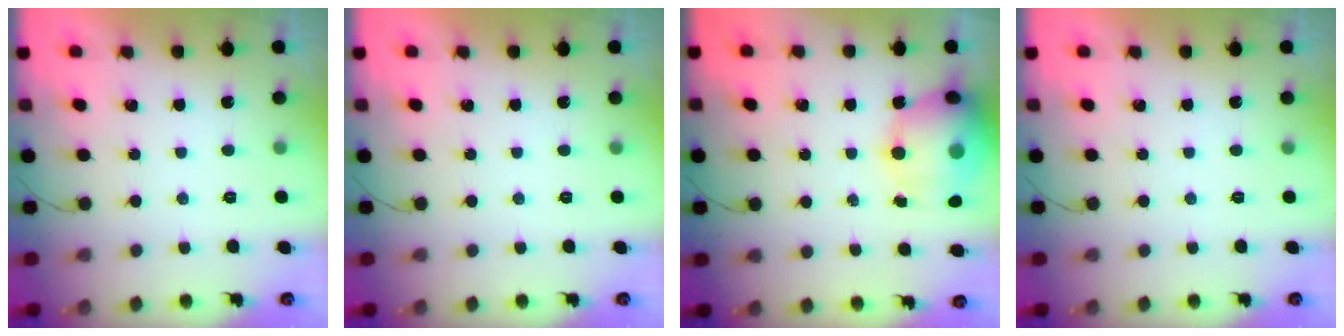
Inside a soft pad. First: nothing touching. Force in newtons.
{"total": 0.0}
{"total": 19.3, "press": 18.8, "slide": 4.2}
{"total": 0.0}